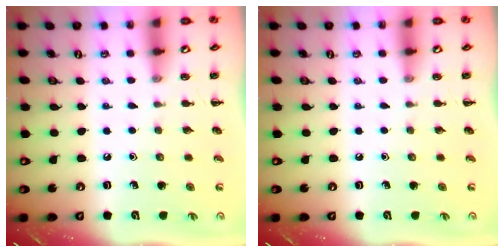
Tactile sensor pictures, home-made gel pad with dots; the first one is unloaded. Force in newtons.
{"total": 0.0}